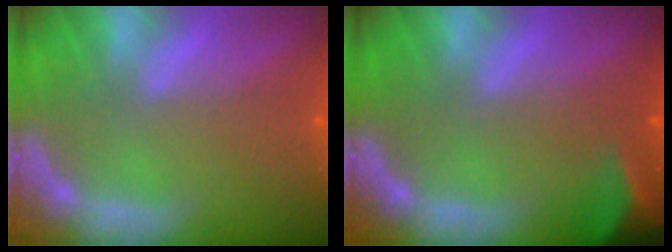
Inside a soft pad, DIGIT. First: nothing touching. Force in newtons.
{"total": 5.4}